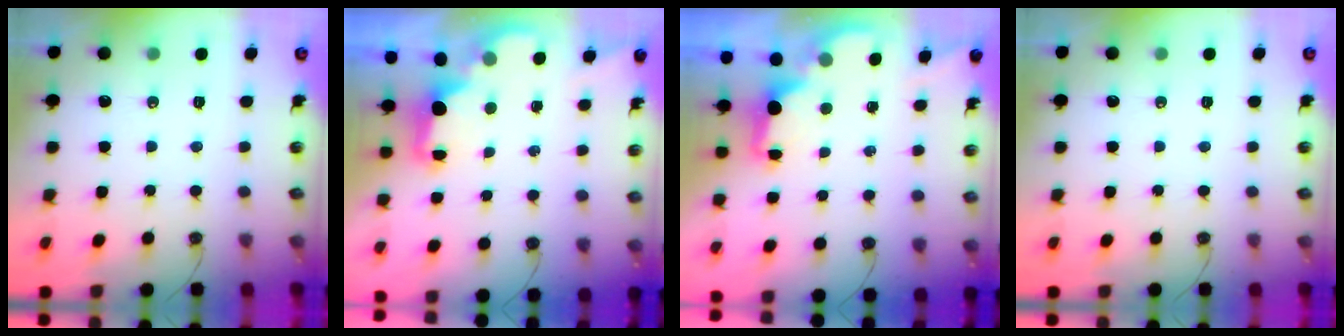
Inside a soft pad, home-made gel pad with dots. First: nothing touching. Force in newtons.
{"total": 2.3, "press": 2.2, "slide": 0.7}
{"total": 1.8, "press": 1.6, "slide": 0.7}
{"total": 0.0}